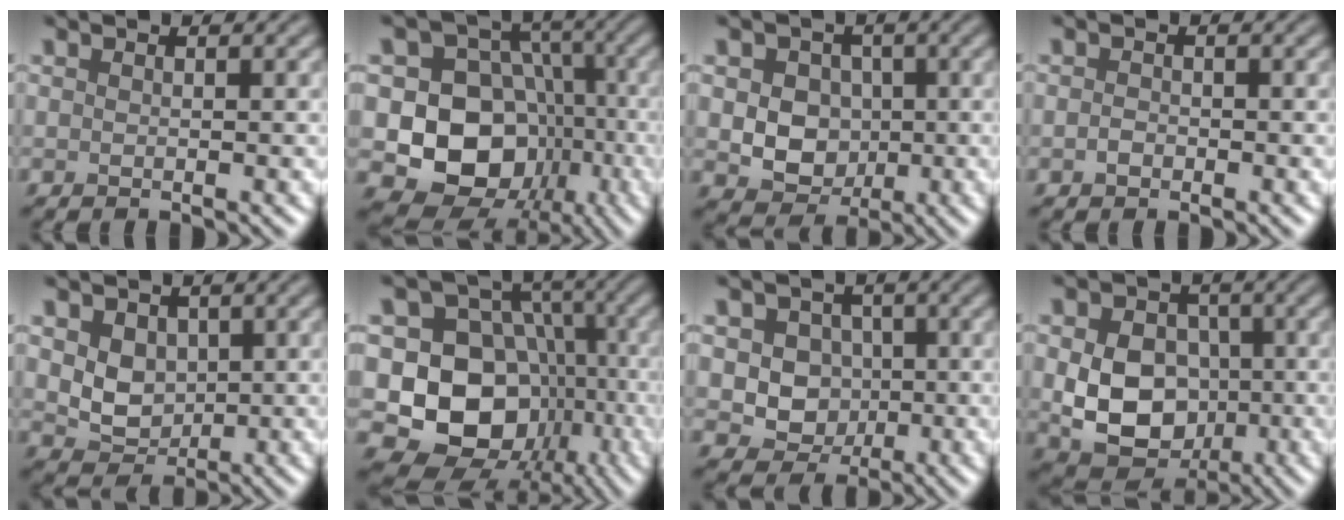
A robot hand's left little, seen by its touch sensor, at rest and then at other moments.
{"total": 10.6, "force": [-2.0, 9.1, 5.0], "torque": [-0.074, -0.012, -0.055]}
{"total": 6.2, "force": [0.4, 5.2, 3.3], "torque": [-0.039, 0.014, -0.007]}
{"total": 0.9, "force": [-0.4, 0.6, 0.5], "torque": [-0.011, -0.001, -0.009]}
{"total": 3.4, "force": [0.8, 2.8, 1.9], "torque": [-0.046, -0.011, 0.017]}
{"total": 12.3, "force": [-2.7, 10.4, 6.1], "torque": [-0.104, -0.007, -0.060]}
{"total": 5.0, "force": [0.5, 4.5, 2.2], "torque": [-0.022, 0.008, -0.001]}
{"total": 8.5, "force": [-0.7, 6.6, 5.2], "torque": [-0.095, -0.016, -0.012]}